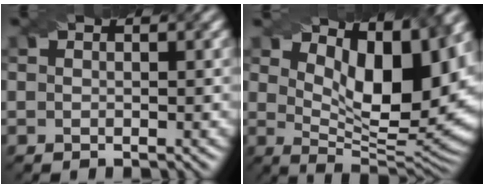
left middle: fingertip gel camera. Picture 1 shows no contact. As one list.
[{"total": 11.6, "force": [5.1, 4.5, 9.4], "torque": [-0.143, 0.000, 0.088]}]